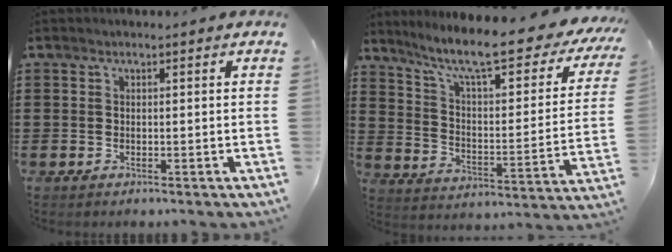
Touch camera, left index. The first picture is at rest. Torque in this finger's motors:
{"motor_torque": [2.14, 0.00, 1.05, 0.21]}